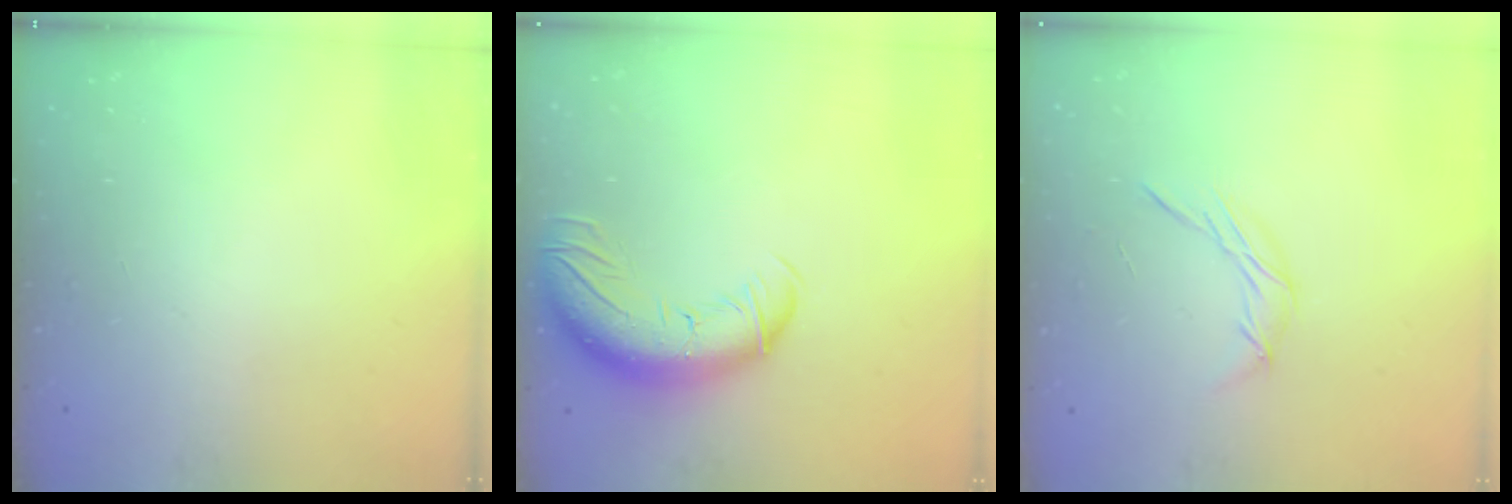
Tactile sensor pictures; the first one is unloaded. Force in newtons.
{"total": 14.0, "press": 13.6, "slide": 3.5}
{"total": 5.9, "press": 5.9, "slide": 0.3}